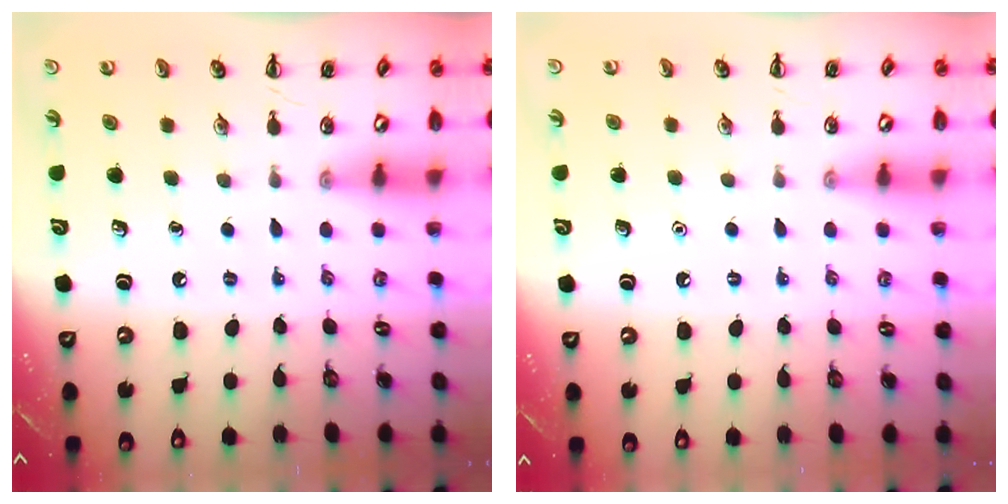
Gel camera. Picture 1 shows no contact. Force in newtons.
{"total": 1.6, "press": 1.5, "slide": 0.1}